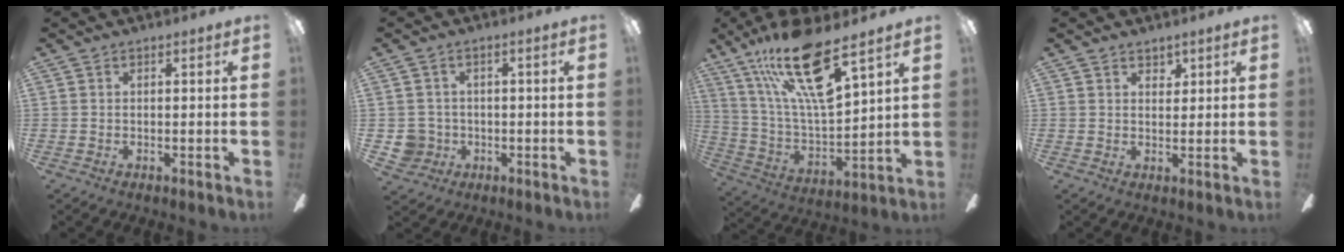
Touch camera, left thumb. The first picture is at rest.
{"total": 4.6, "force": [-0.7, 4.5, 0.8], "torque": [-0.036, 0.010, -0.013]}
{"total": 21.3, "force": [13.3, 5.8, 15.5], "torque": [-0.307, -0.065, 0.222]}
{"total": 2.4, "force": [1.9, 1.2, 0.5], "torque": [0.003, -0.007, 0.032]}